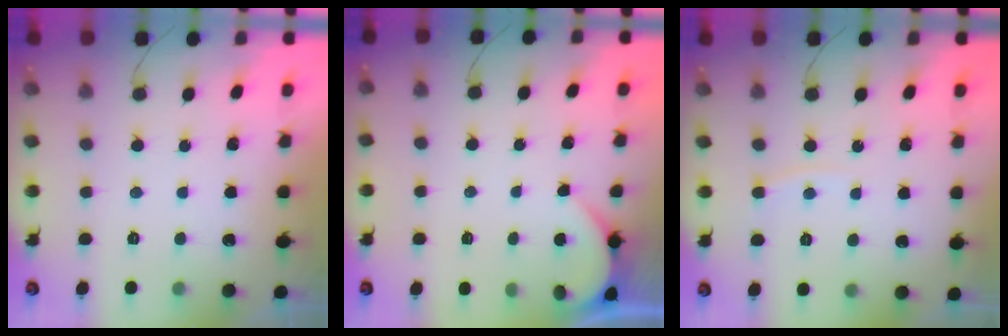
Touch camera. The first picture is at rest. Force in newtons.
{"total": 2.7, "press": 2.7, "slide": 0.3}
{"total": 3.3, "press": 3.3, "slide": 0.4}